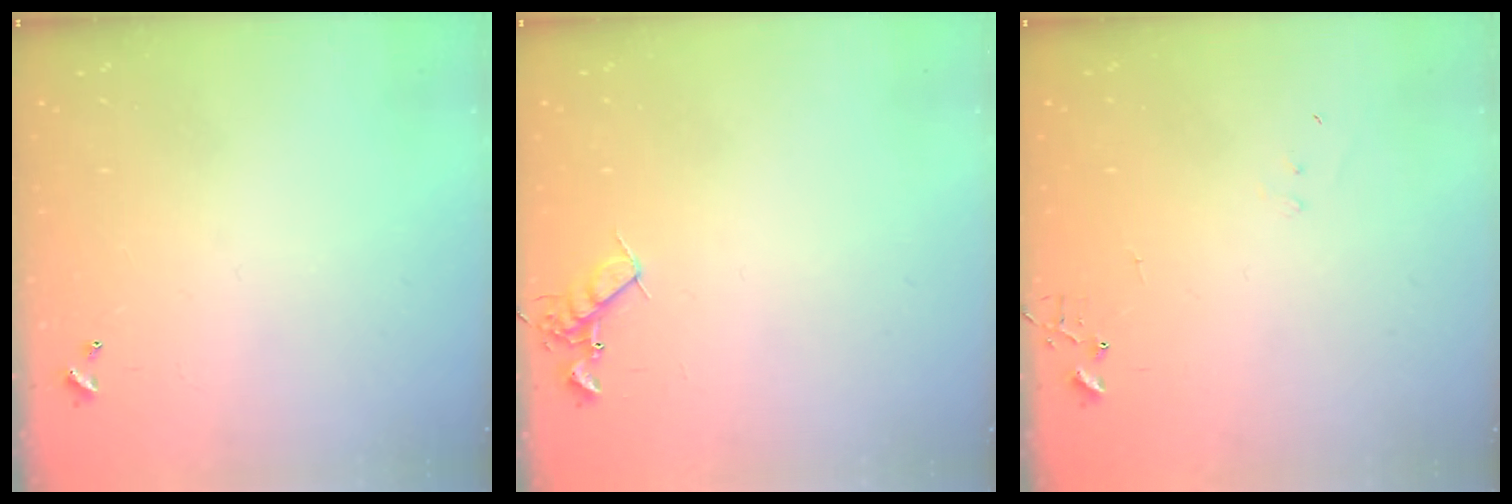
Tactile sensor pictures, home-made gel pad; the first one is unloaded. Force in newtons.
{"total": 7.5, "press": 7.5, "slide": 0.8}
{"total": 4.9, "press": 4.9, "slide": 0.3}